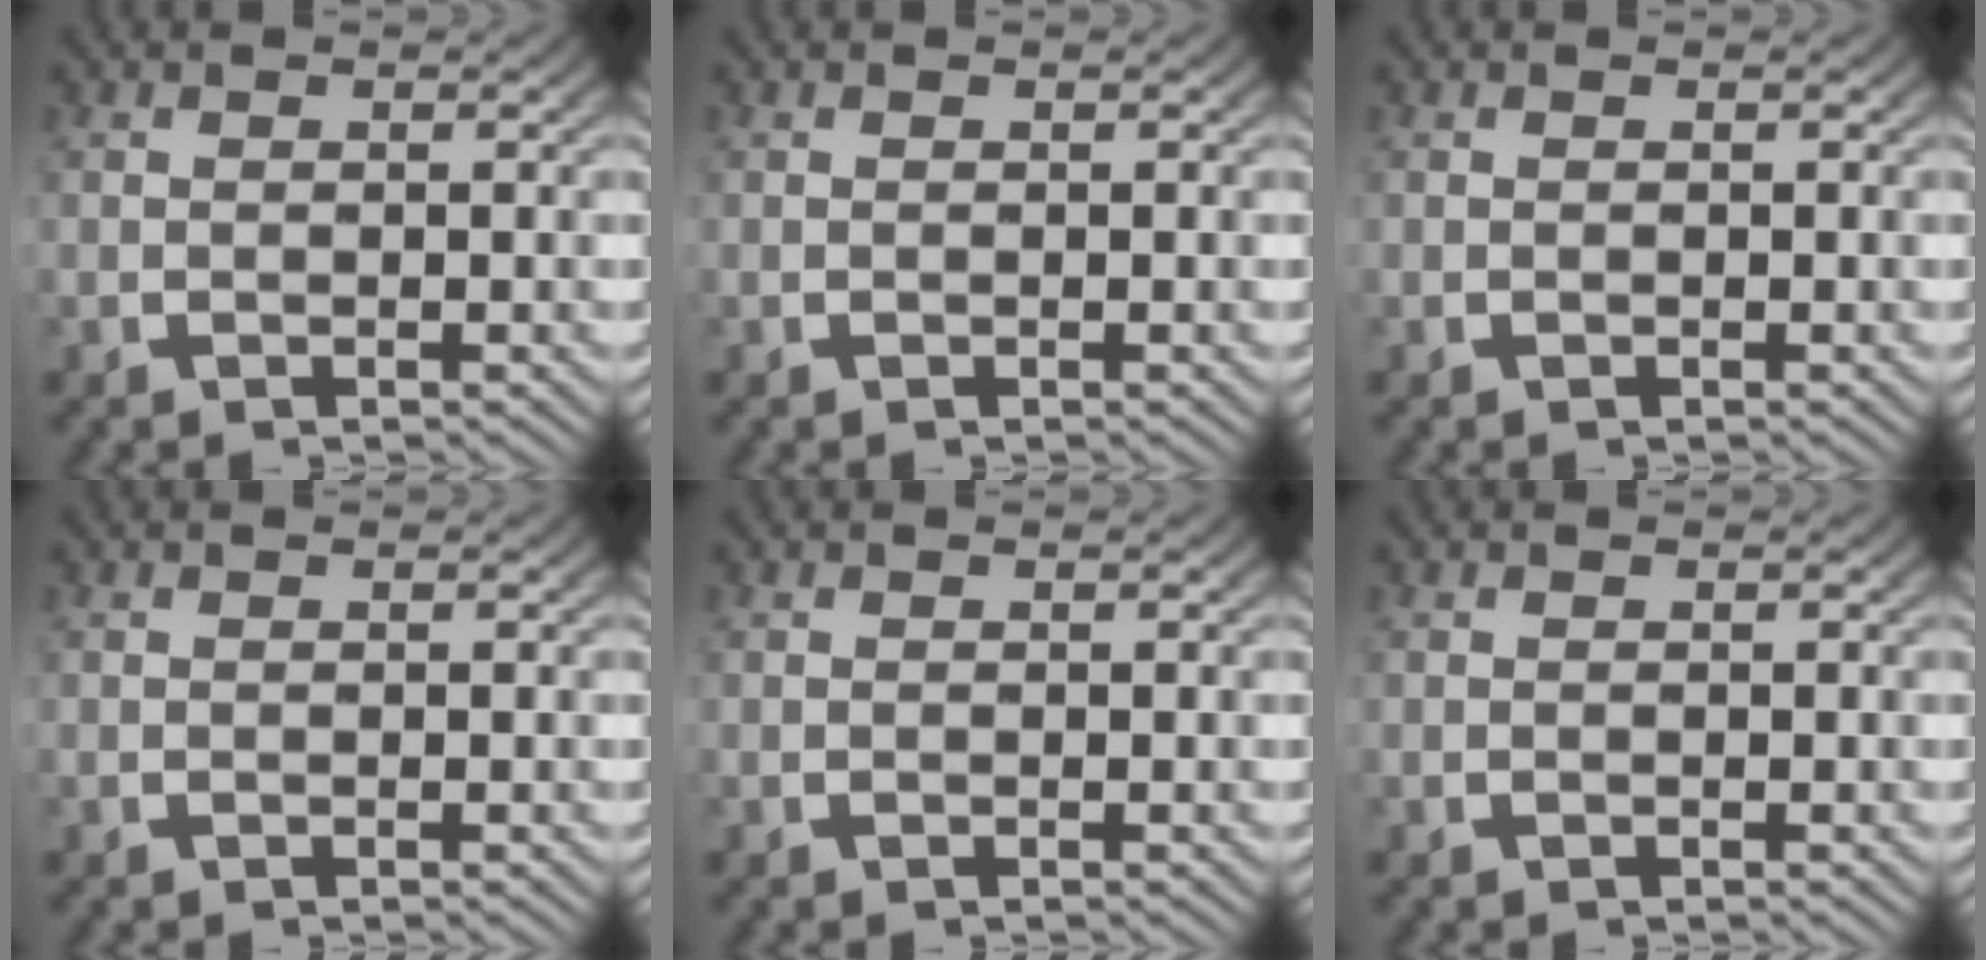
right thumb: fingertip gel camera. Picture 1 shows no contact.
{"total": 0.0}
{"total": 0.0}
{"total": 0.0}
{"total": 0.0}
{"total": 0.0}